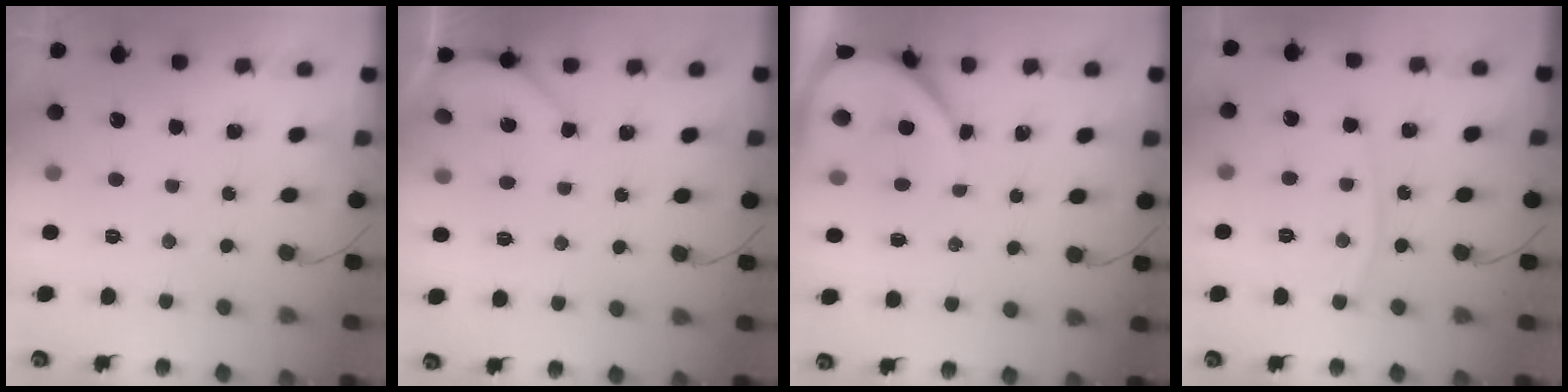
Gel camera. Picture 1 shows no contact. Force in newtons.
{"total": 1.8, "press": 1.8, "slide": 0.2}
{"total": 3.7, "press": 3.7, "slide": 0.5}
{"total": 6.1, "press": 6.0, "slide": 0.8}